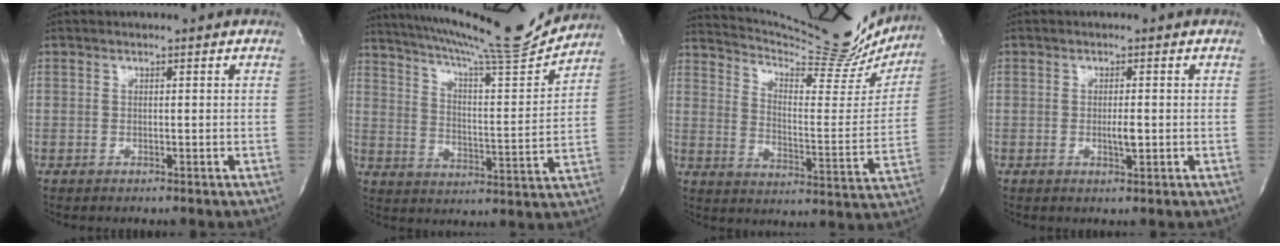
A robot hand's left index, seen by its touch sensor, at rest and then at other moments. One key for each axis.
{"total": 18.7, "fx": 17.3, "fy": -0.5, "fz": 7.1, "tx": -0.125, "ty": -0.047, "tz": 0.250}
{"total": 22.3, "fx": 20.7, "fy": 3.2, "fz": 7.7, "tx": -0.120, "ty": -0.065, "tz": 0.273}
{"total": 1.7, "fx": -0.5, "fy": 0.3, "fz": 1.6, "tx": -0.031, "ty": -0.007, "tz": -0.007}